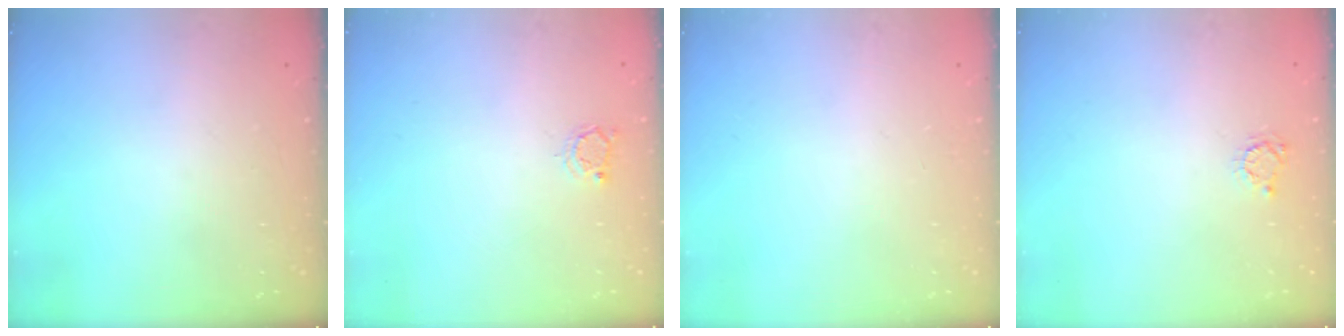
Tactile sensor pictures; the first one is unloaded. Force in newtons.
{"total": 2.8, "press": 2.8, "slide": 0.5}
{"total": 0.0}
{"total": 3.8, "press": 3.8, "slide": 0.5}